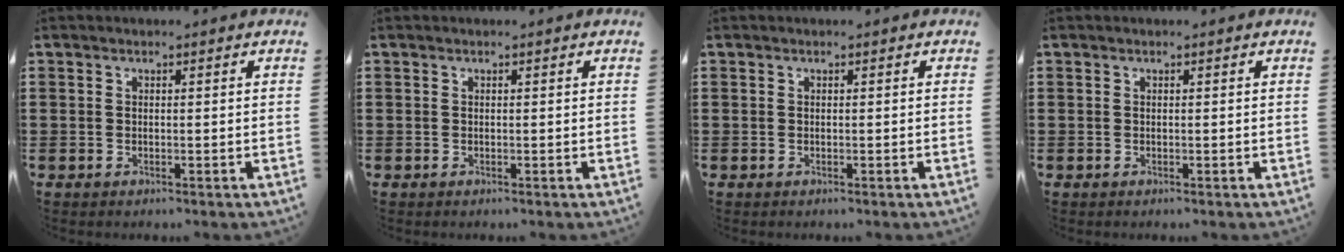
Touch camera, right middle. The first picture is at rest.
{"total": 0.0}
{"total": 0.0}
{"total": 0.0}